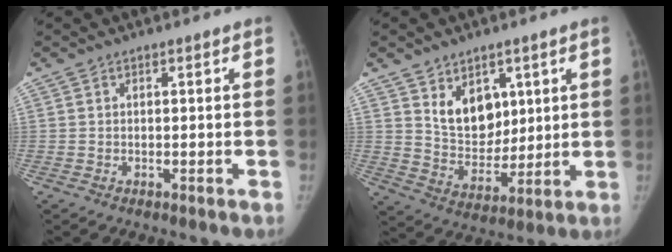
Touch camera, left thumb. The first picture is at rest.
{"total": 10.5, "force": [4.7, 7.3, 5.9], "torque": [-0.058, -0.039, 0.097]}